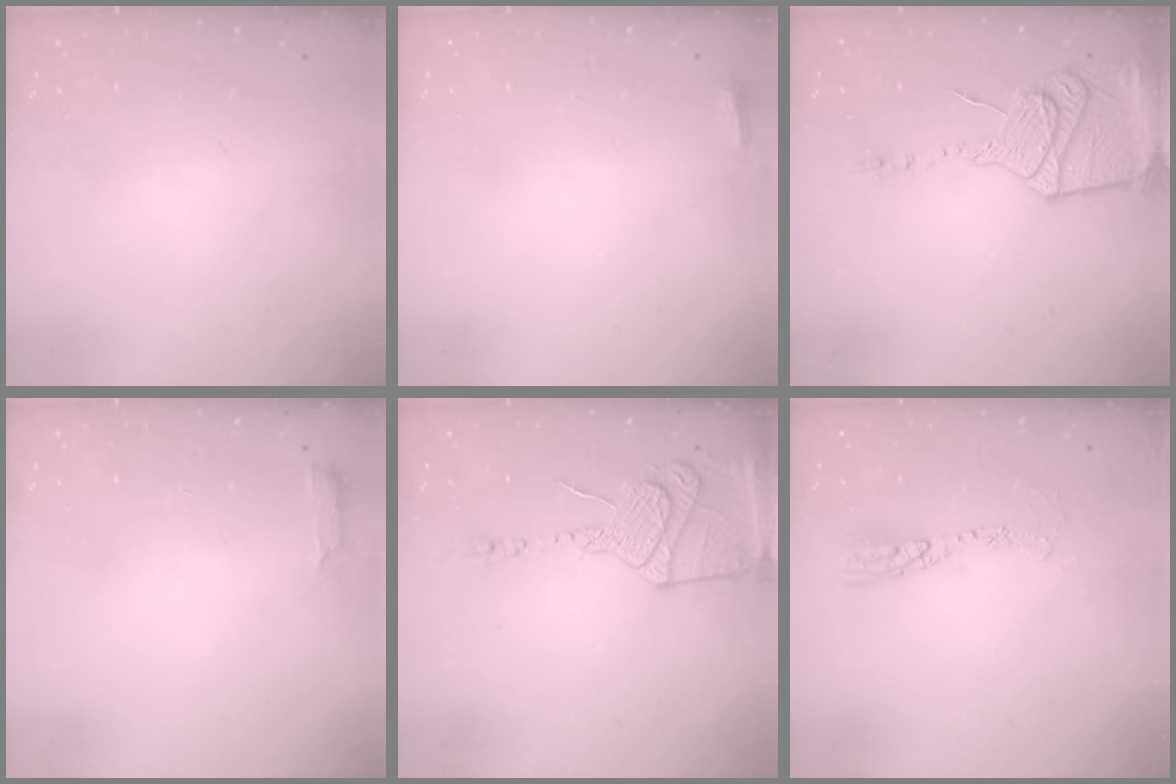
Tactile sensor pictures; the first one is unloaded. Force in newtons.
{"total": 2.7, "press": 2.6, "slide": 0.9}
{"total": 16.9, "press": 16.8, "slide": 1.6}
{"total": 2.6, "press": 2.6, "slide": 0.5}
{"total": 15.2, "press": 15.1, "slide": 2.1}
{"total": 9.5, "press": 9.5, "slide": 0.9}